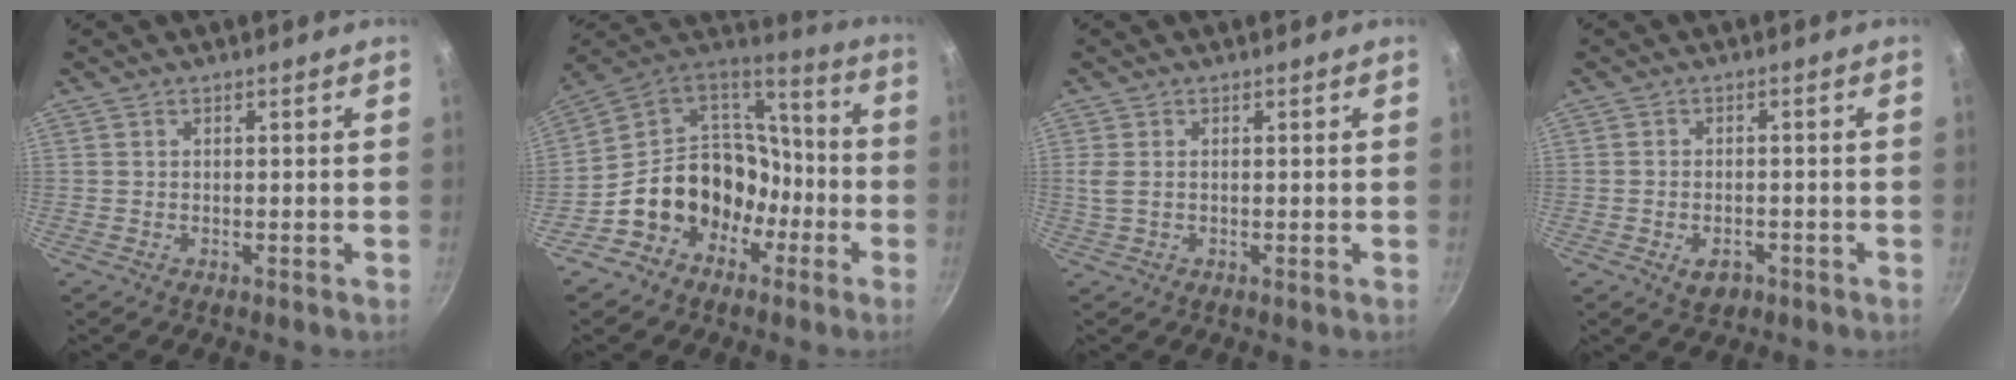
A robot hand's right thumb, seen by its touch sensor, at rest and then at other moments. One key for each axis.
{"total": 17.8, "fx": -6.9, "fy": 14.1, "fz": 8.4, "tx": -0.099, "ty": 0.097, "tz": -0.122}
{"total": 2.1, "fx": 0.1, "fy": 1.1, "fz": 1.8, "tx": -0.054, "ty": -0.003, "tz": 0.004}
{"total": 3.5, "fx": -1.7, "fy": 2.2, "fz": 2.1, "tx": -0.031, "ty": 0.008, "tz": -0.023}